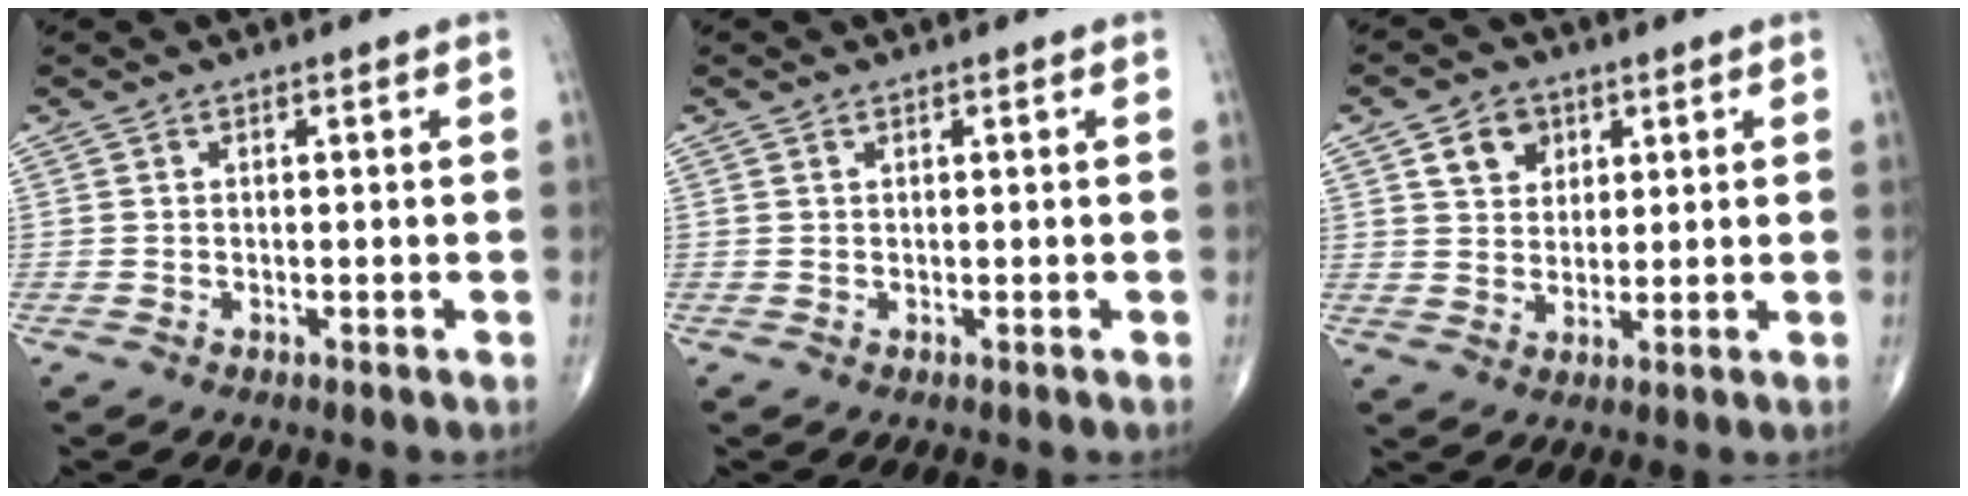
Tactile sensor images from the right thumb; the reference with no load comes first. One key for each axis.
{"total": 0.0}
{"total": 6.1, "fx": 2.8, "fy": 4.8, "fz": 2.5, "tx": -0.016, "ty": -0.011, "tz": 0.047}